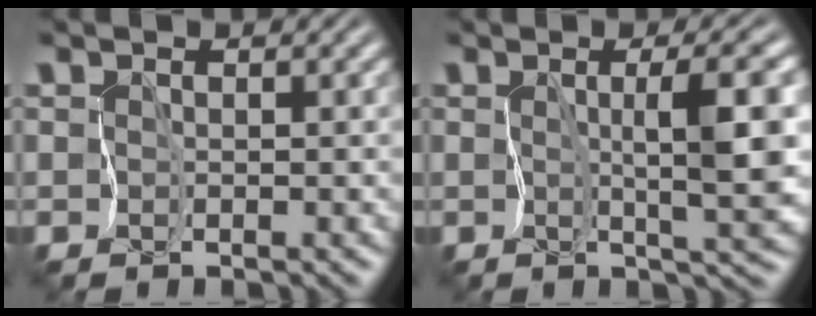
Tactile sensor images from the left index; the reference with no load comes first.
{"total": 5.7, "force": [0.4, 1.2, 5.6], "torque": [-0.080, 0.000, 0.005]}